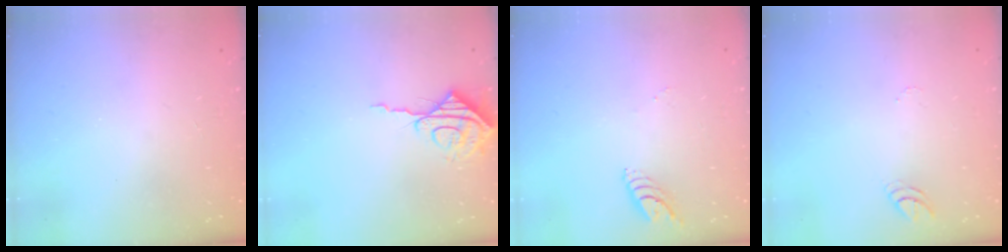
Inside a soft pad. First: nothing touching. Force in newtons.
{"total": 8.4, "press": 8.3, "slide": 0.7}
{"total": 6.0, "press": 6.0, "slide": 0.4}
{"total": 3.4, "press": 3.4, "slide": 0.3}